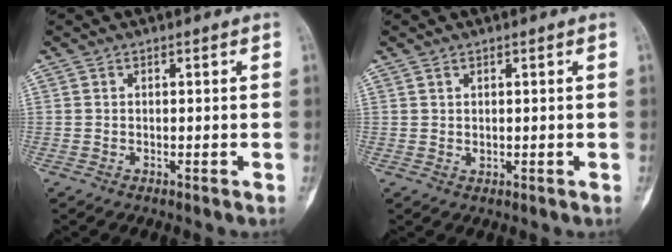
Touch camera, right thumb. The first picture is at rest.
{"total": 1.0, "force": [0.5, 0.5, 0.7], "torque": [-0.014, -0.005, 0.012]}